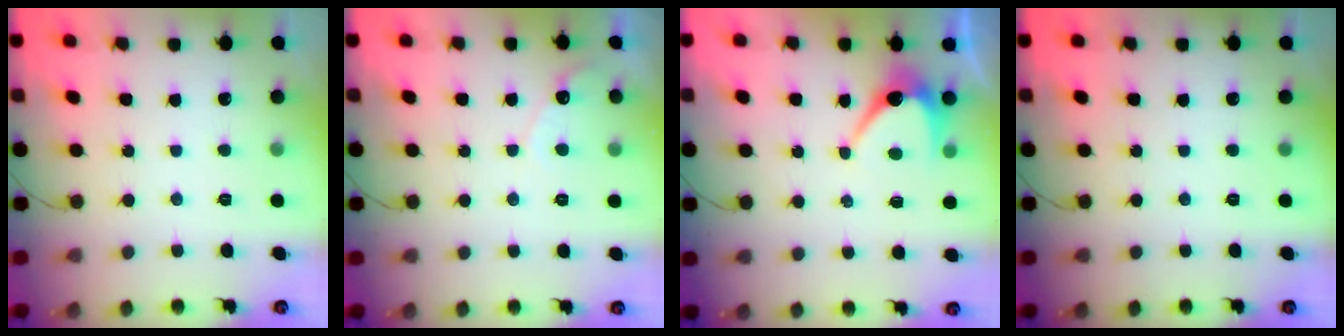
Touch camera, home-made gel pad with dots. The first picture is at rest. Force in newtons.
{"total": 4.5, "press": 4.5, "slide": 0.3}
{"total": 6.8, "press": 6.7, "slide": 0.6}
{"total": 0.0}